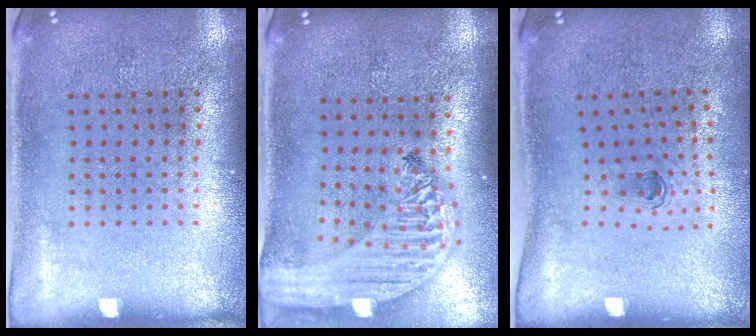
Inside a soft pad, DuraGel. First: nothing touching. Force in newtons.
{"total": 2.9, "press": 2.2, "slide": 1.8}
{"total": 0.6, "press": 0.3, "slide": 0.5}